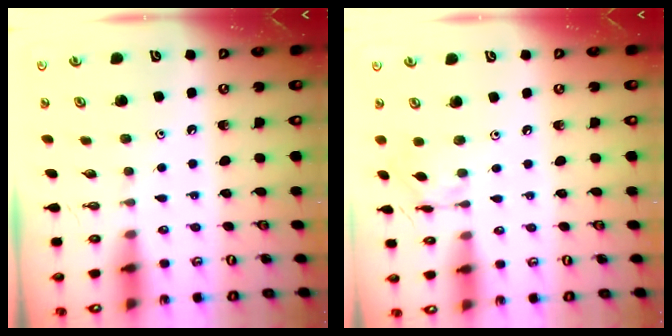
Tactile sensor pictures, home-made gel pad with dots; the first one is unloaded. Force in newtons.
{"total": 4.1, "press": 4.1, "slide": 0.1}